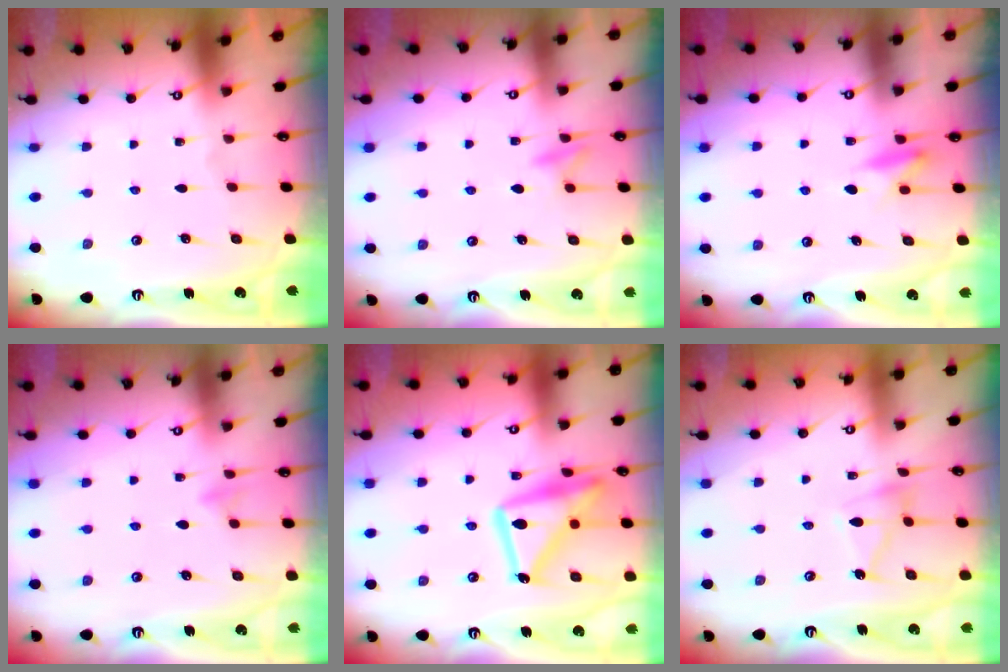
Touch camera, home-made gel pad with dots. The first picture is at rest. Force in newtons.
{"total": 9.4, "press": 9.3, "slide": 1.1}
{"total": 7.5, "press": 7.4, "slide": 0.9}
{"total": 5.6, "press": 5.6, "slide": 0.7}
{"total": 18.2, "press": 18.2, "slide": 1.3}
{"total": 8.4, "press": 8.3, "slide": 0.8}